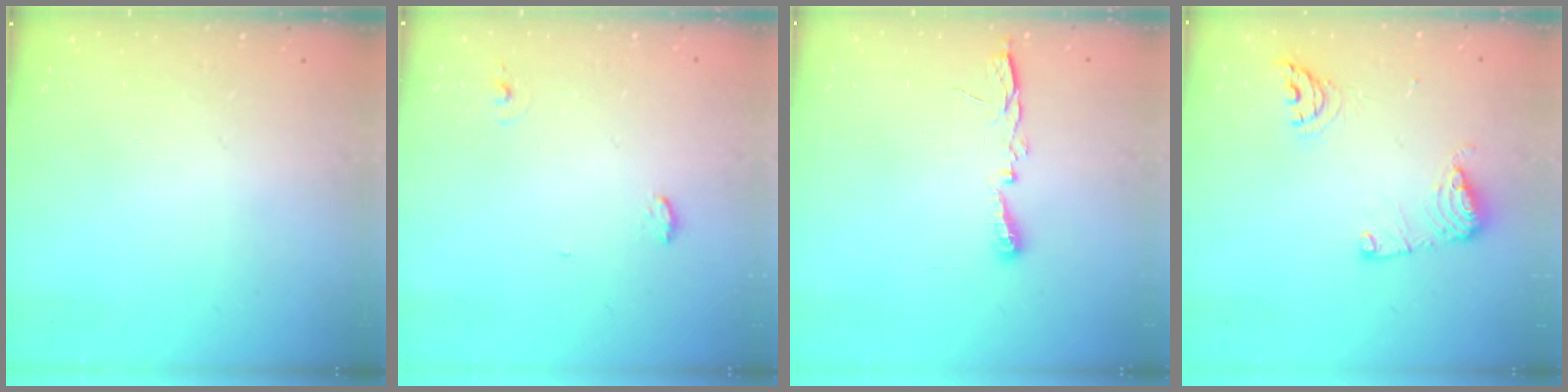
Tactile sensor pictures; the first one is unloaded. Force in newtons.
{"total": 5.1, "press": 4.5, "slide": 2.4}
{"total": 5.2, "press": 5.1, "slide": 0.8}
{"total": 10.2, "press": 10.1, "slide": 1.2}